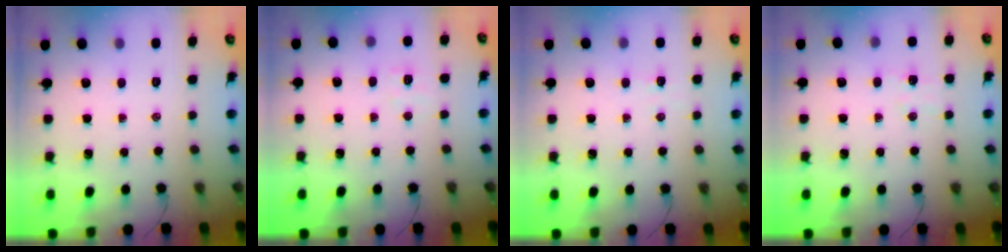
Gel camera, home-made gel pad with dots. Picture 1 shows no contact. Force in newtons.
{"total": 4.1, "press": 4.0, "slide": 0.9}
{"total": 2.6, "press": 2.5, "slide": 0.8}
{"total": 4.3, "press": 4.2, "slide": 1.0}